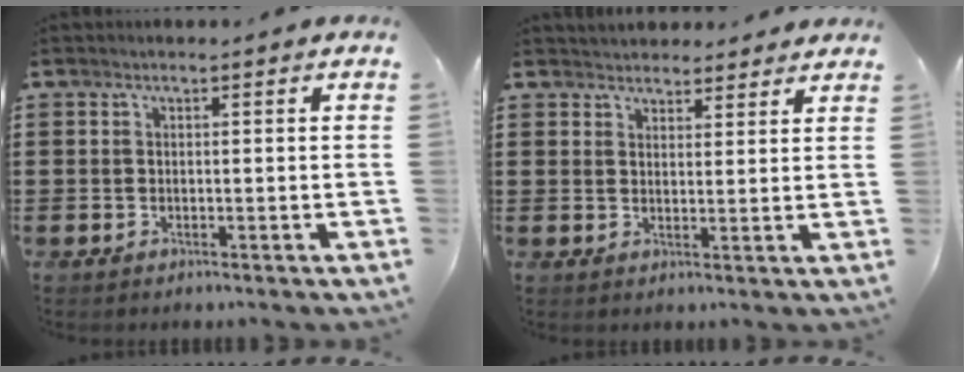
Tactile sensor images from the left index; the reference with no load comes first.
{"total": 2.8, "force": [2.7, 0.5, -0.4], "torque": [0.000, -0.004, 0.052]}